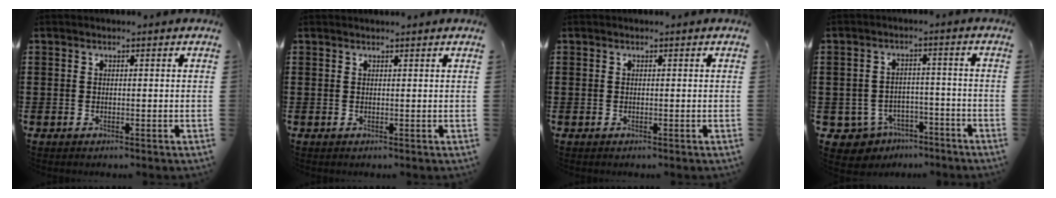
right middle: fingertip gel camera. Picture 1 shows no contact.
{"total": 0.7, "force": [0.6, -0.1, 0.1], "torque": [-0.001, -0.002, 0.012]}
{"total": 0.0}
{"total": 4.3, "force": [-3.7, 2.0, 0.6], "torque": [-0.035, 0.003, -0.080]}